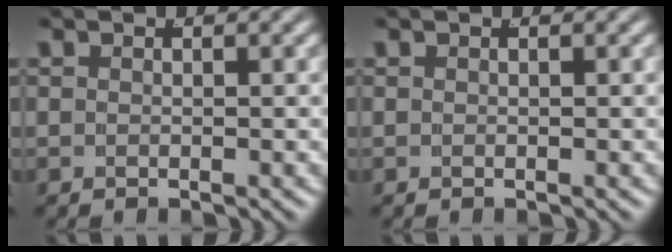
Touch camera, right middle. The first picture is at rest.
{"total": 0.0}